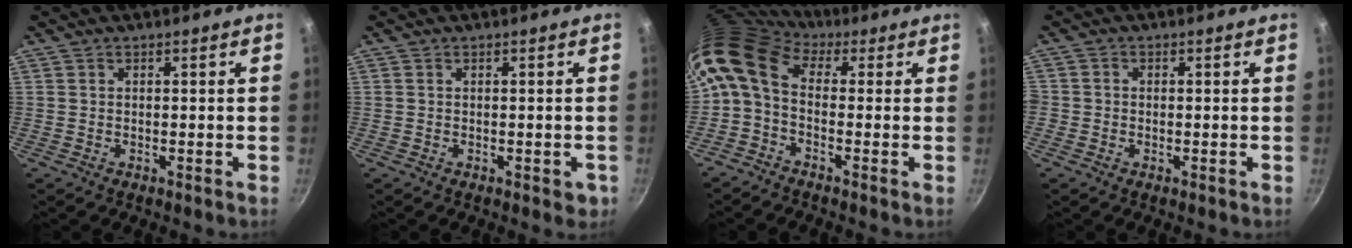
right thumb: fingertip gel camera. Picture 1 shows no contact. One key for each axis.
{"total": 2.8, "fx": -0.7, "fy": 1.5, "fz": 2.2, "tx": -0.013, "ty": -0.001, "tz": -0.008}
{"total": 10.1, "fx": 0.8, "fy": 6.5, "fz": 7.7, "tx": -0.153, "ty": 0.029, "tz": -0.006}
{"total": 1.4, "fx": -0.5, "fy": 1.3, "fz": 0.4, "tx": -0.005, "ty": 0.003, "tz": -0.012}